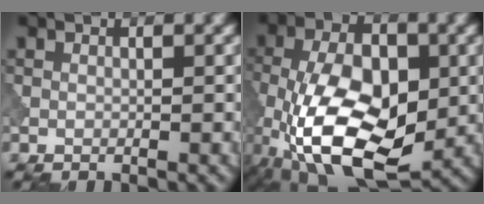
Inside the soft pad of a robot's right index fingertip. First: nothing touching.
{"total": 13.0, "force": [-4.2, 6.8, 10.3], "torque": [-0.196, -0.010, -0.077]}